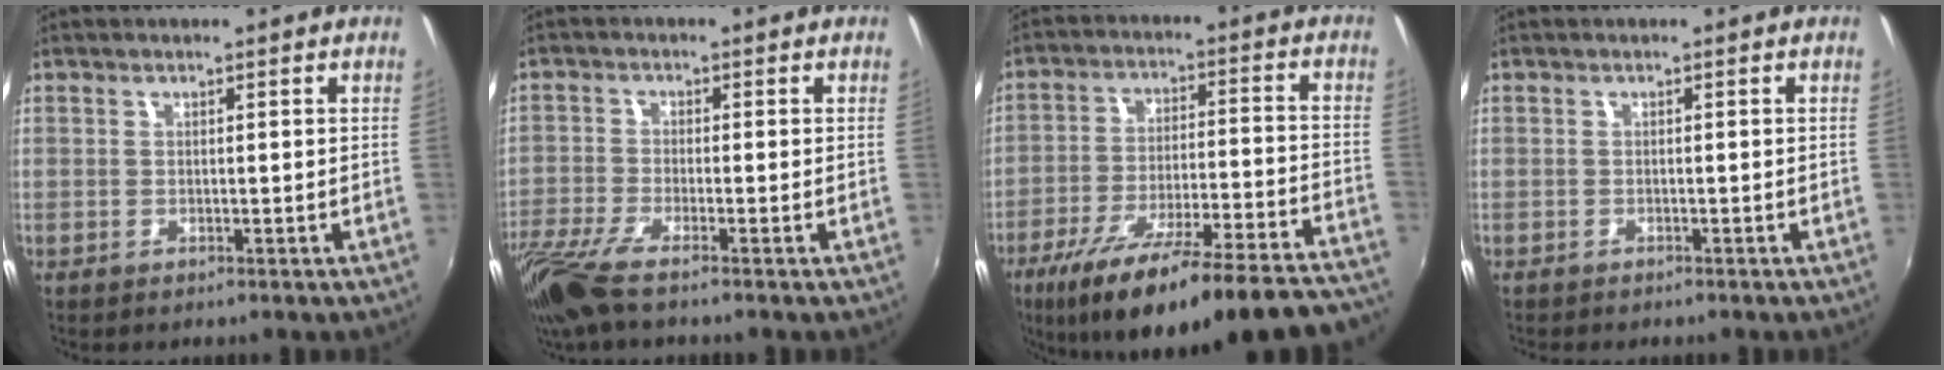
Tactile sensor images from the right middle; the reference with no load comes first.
{"total": 8.7, "force": [-6.6, 1.1, 5.5], "torque": [-0.135, -0.038, -0.128]}
{"total": 29.1, "force": [-24.8, 3.5, 14.9], "torque": [-0.236, -0.057, -0.354]}
{"total": 1.2, "force": [-1.1, 0.4, 0.3], "torque": [-0.010, -0.005, -0.016]}